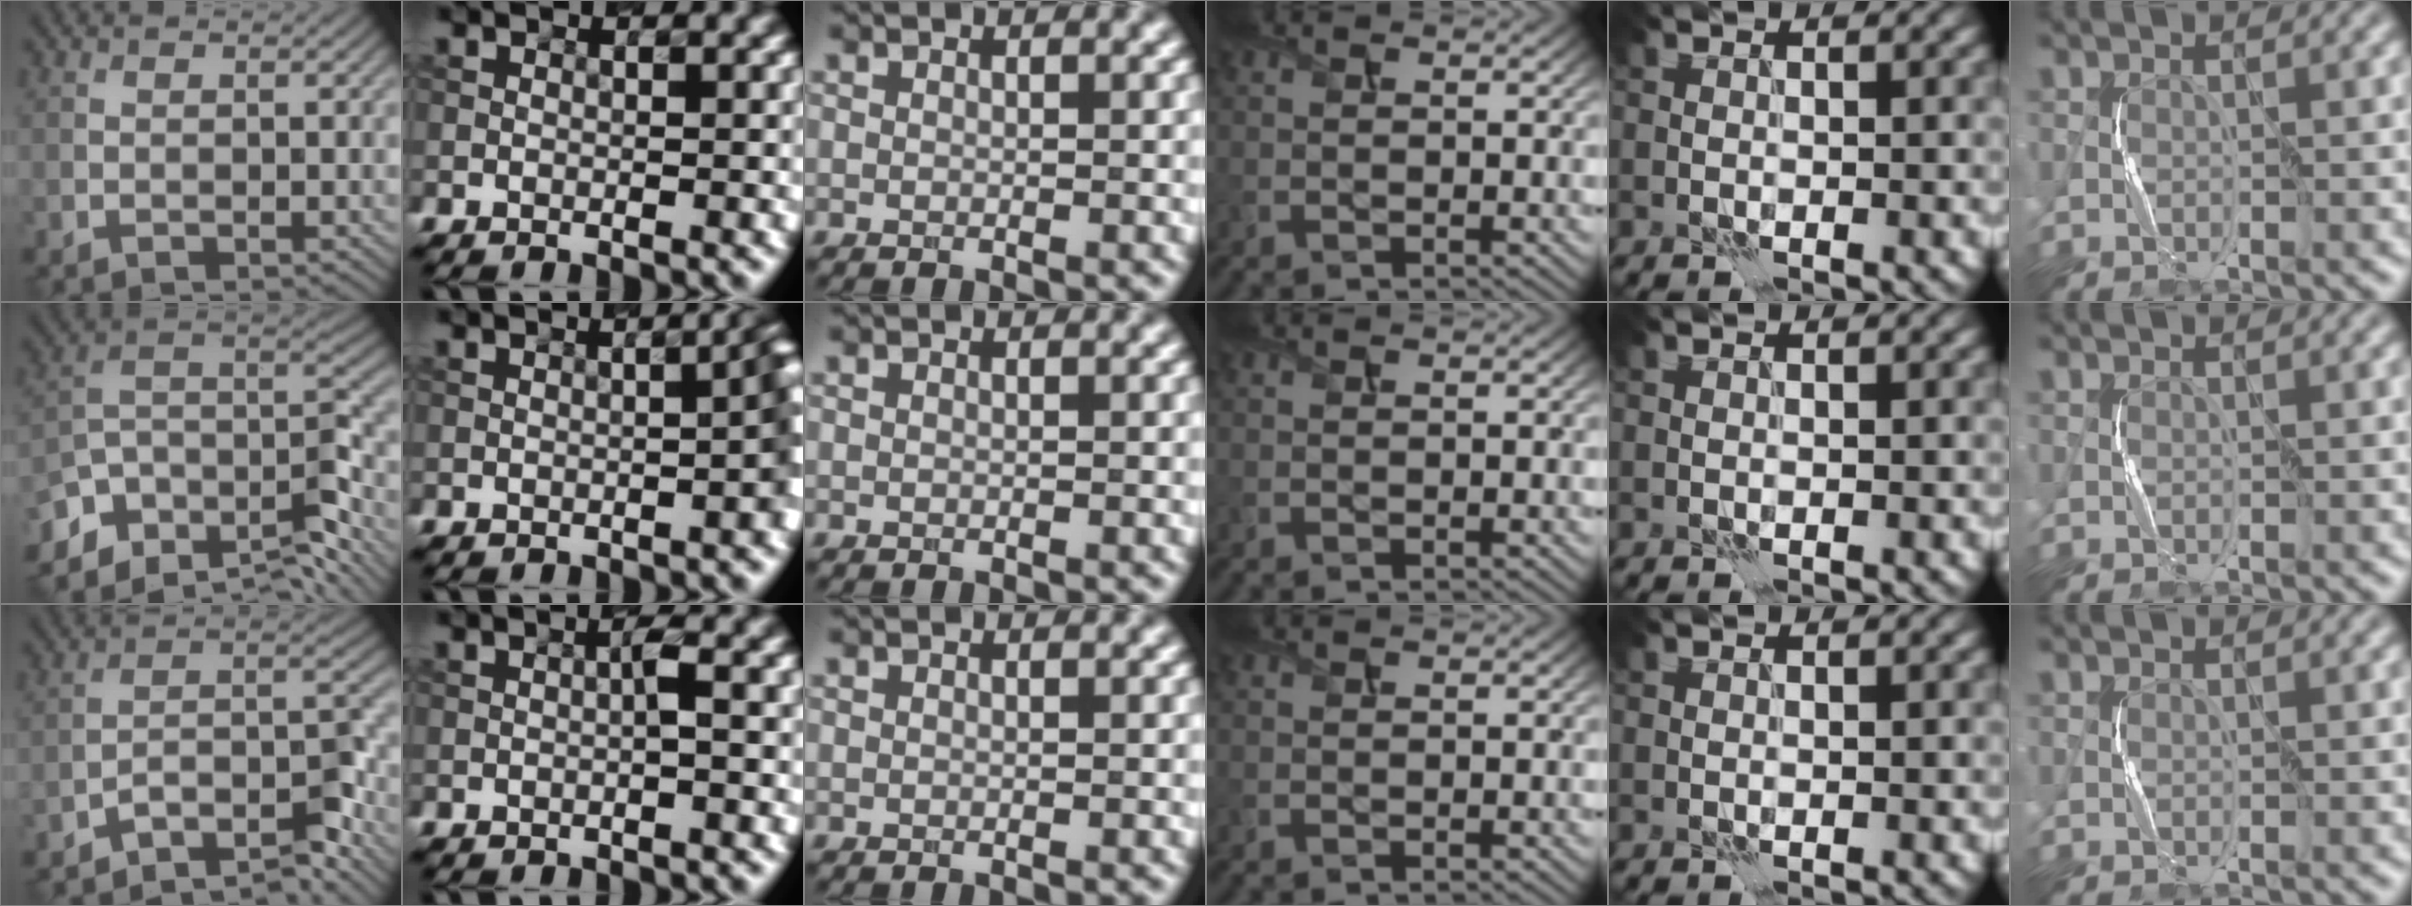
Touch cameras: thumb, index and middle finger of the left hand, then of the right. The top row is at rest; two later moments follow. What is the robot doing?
{"motion": "squeeze", "object": "air blower"}